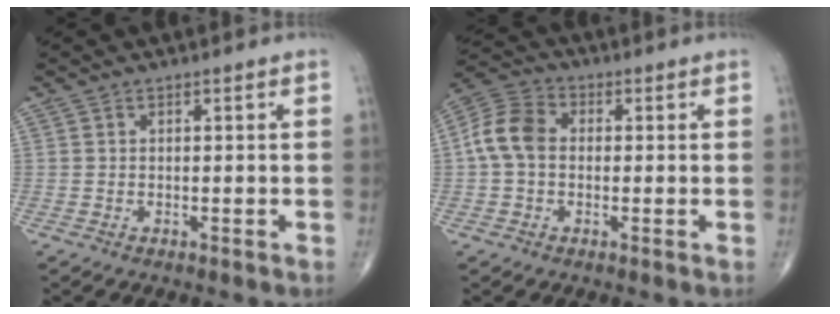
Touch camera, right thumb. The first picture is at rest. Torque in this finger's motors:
{"motor_torque": [0.03, 0.07, 0.30, -0.14, 0.13]}